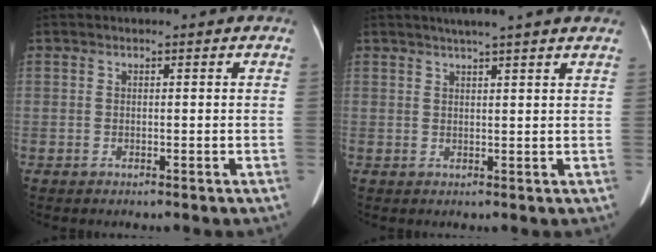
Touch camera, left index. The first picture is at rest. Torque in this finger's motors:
{"motor_torque": [0.21, -0.40, 0.04, 0.07]}